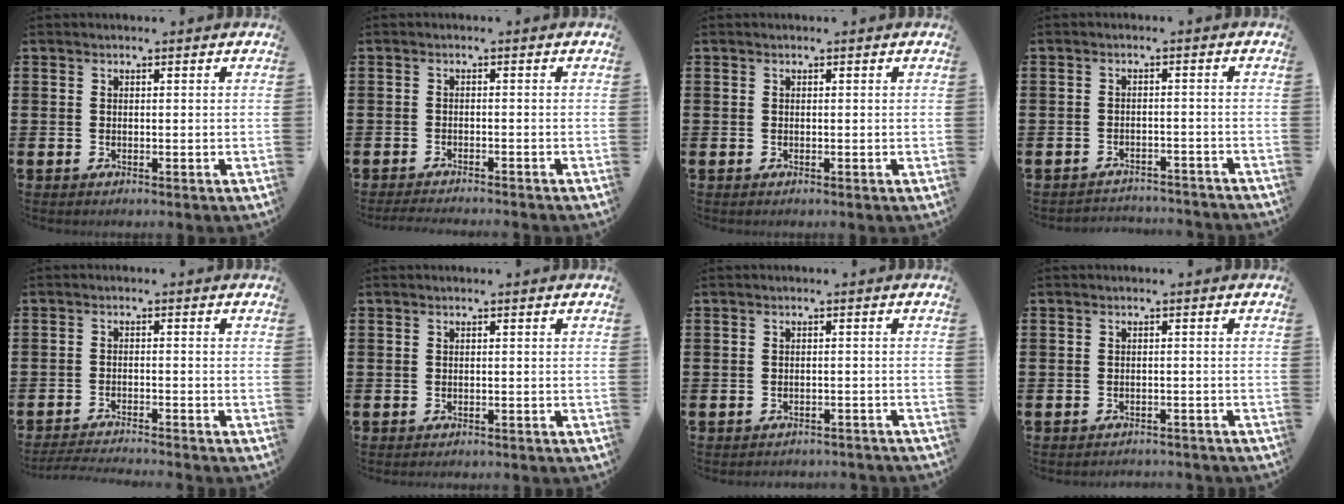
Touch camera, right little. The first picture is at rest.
{"total": 1.0, "force": [-1.0, 0.0, 0.3], "torque": [-0.006, 0.002, -0.018]}
{"total": 0.0}
{"total": 1.7, "force": [-1.7, 0.1, -0.2], "torque": [-0.004, 0.005, -0.038]}
{"total": 2.0, "force": [-1.9, -0.1, 0.4], "torque": [-0.006, 0.001, -0.039]}
{"total": 0.0}
{"total": 0.8, "force": [-0.8, 0.1, 0.0], "torque": [-0.004, 0.004, -0.017]}
{"total": 0.8, "force": [-0.8, 0.1, -0.1], "torque": [-0.004, 0.004, -0.018]}